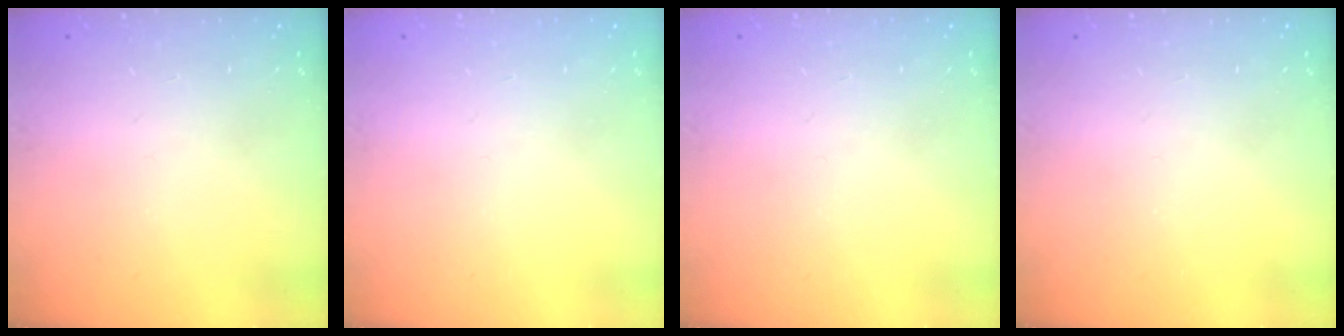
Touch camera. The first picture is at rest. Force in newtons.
{"total": 0.0}
{"total": 0.0}
{"total": 0.0}